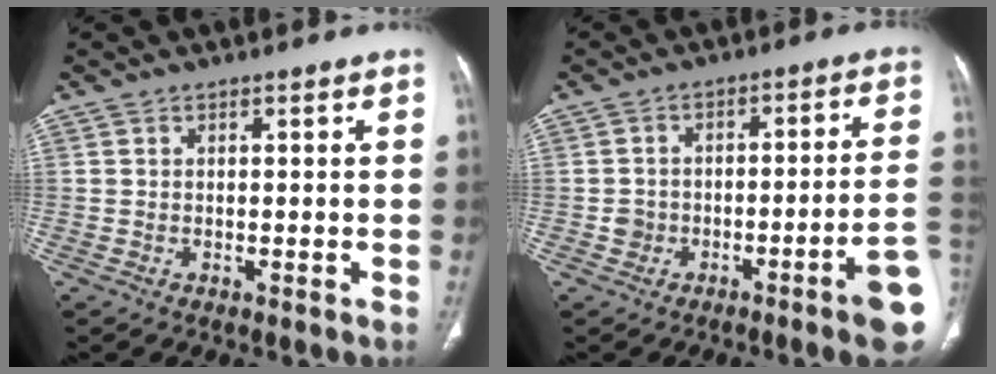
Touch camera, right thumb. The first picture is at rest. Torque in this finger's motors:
{"motor_torque": [2.79, 1.47, 1.28, -1.49, 0.30]}